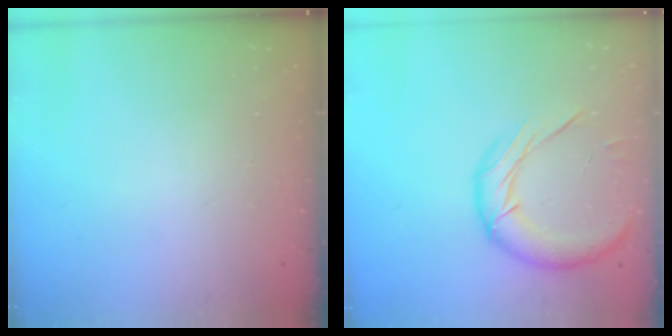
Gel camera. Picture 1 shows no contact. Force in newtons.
{"total": 15.6, "press": 15.4, "slide": 2.7}